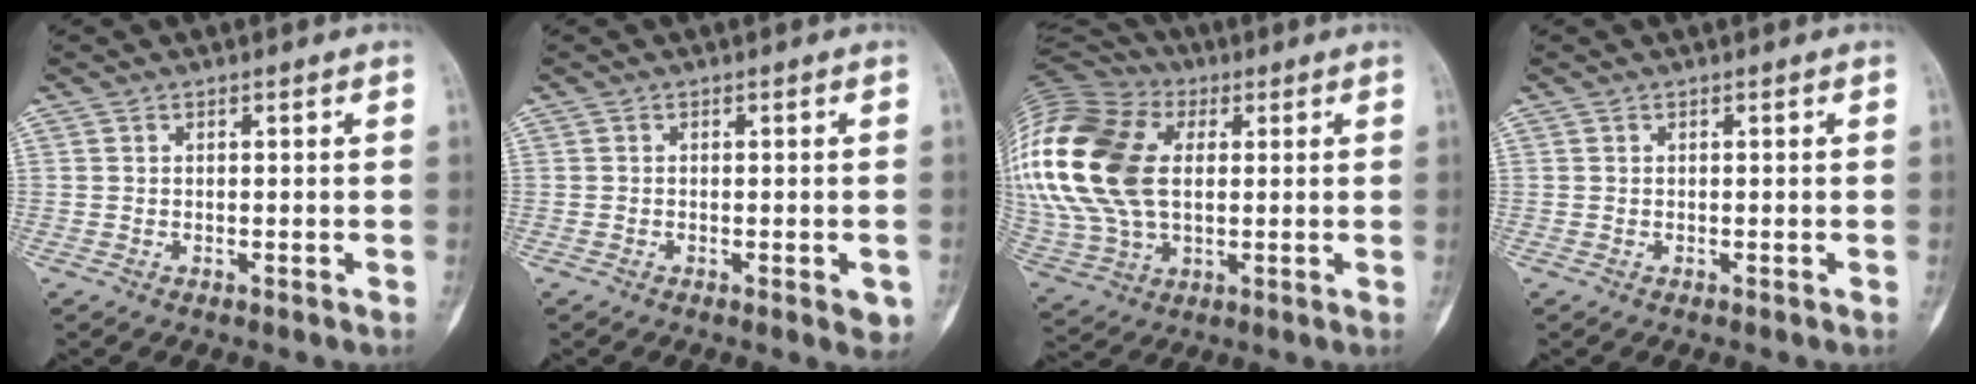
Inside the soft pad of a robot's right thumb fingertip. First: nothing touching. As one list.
[{"total": 2.7, "force": [-0.9, 1.1, 2.3], "torque": [-0.011, -0.002, -0.011]}, {"total": 29.2, "force": [4.8, 19.2, 21.4], "torque": [-0.497, 0.027, 0.094]}, {"total": 0.0}]